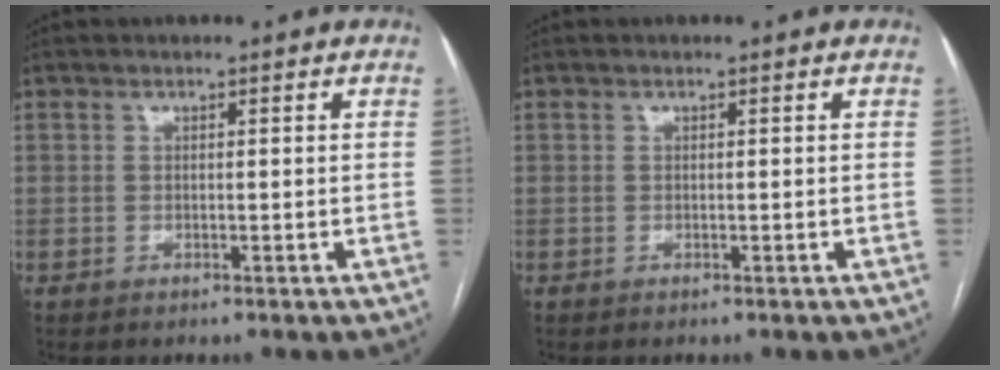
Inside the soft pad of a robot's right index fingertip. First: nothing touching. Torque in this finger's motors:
{"motor_torque": [0.00, 0.00, 0.00, 0.00]}